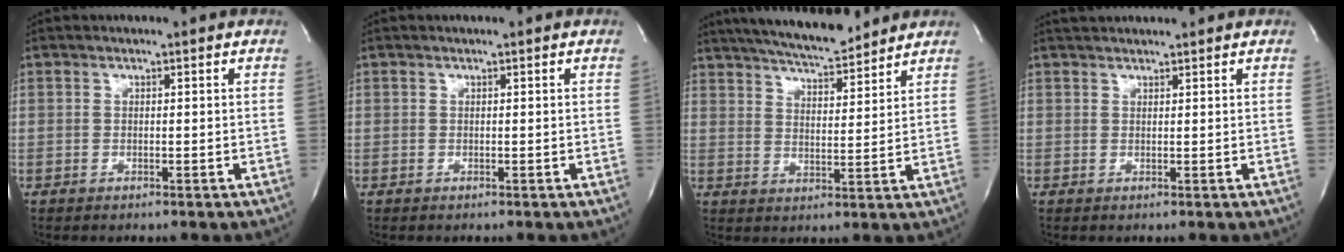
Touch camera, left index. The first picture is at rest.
{"total": 0.0}
{"total": 12.7, "force": [11.4, 2.0, 5.4], "torque": [-0.092, 0.005, 0.178]}
{"total": 3.0, "force": [2.8, 0.5, 0.8], "torque": [-0.013, 0.028, 0.048]}